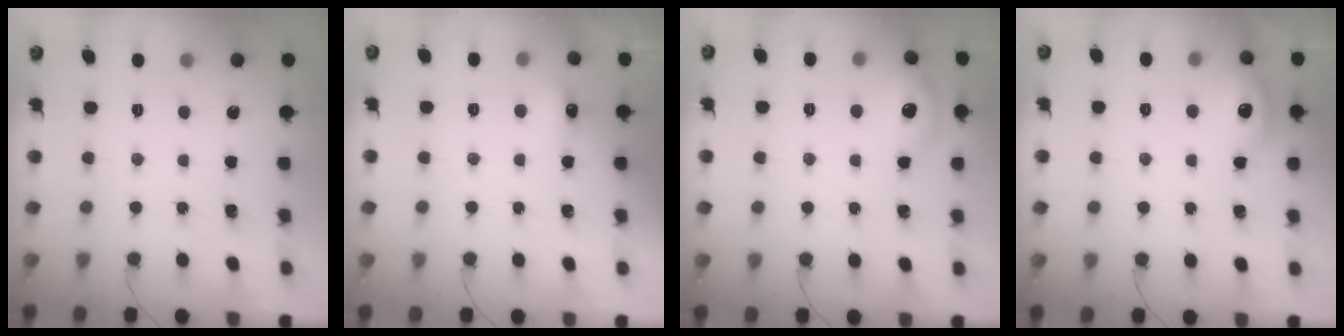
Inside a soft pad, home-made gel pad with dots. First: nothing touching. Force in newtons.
{"total": 5.1, "press": 5.0, "slide": 1.3}
{"total": 9.8, "press": 9.0, "slide": 4.0}
{"total": 9.1, "press": 9.0, "slide": 1.3}